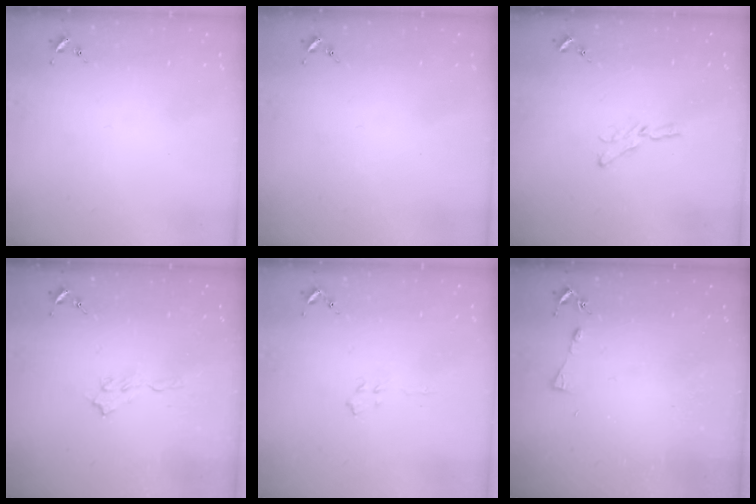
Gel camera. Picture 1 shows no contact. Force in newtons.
{"total": 0.0}
{"total": 5.6, "press": 5.6, "slide": 0.5}
{"total": 5.8, "press": 5.7, "slide": 0.6}
{"total": 3.5, "press": 3.5, "slide": 0.4}
{"total": 3.7, "press": 3.7, "slide": 0.5}